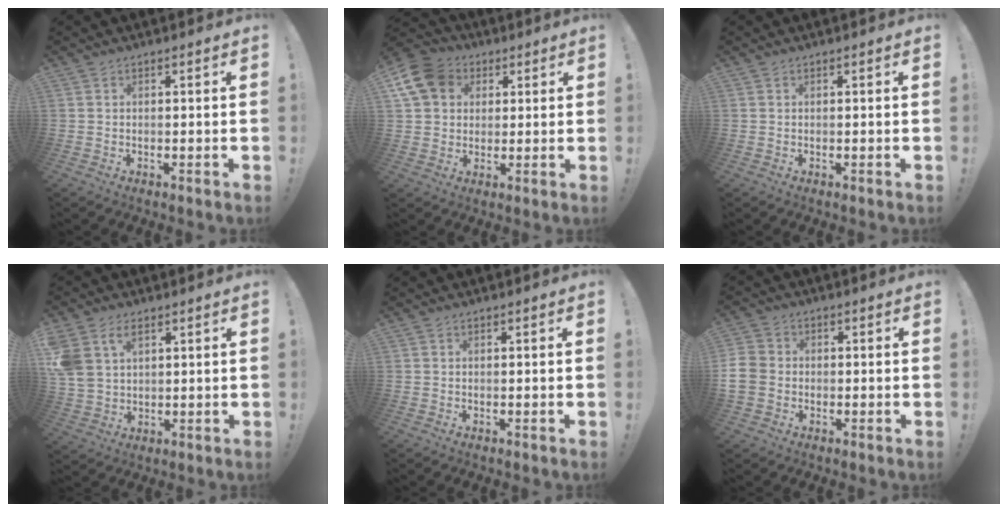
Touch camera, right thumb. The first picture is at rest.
{"total": 12.3, "force": [4.3, 9.9, 6.0], "torque": [-0.110, -0.011, 0.086]}
{"total": 0.0}
{"total": 7.8, "force": [4.0, 5.2, 4.2], "torque": [-0.094, -0.011, 0.080]}
{"total": 0.0}
{"total": 6.8, "force": [-1.4, 5.9, 3.0], "torque": [-0.063, 0.007, -0.027]}